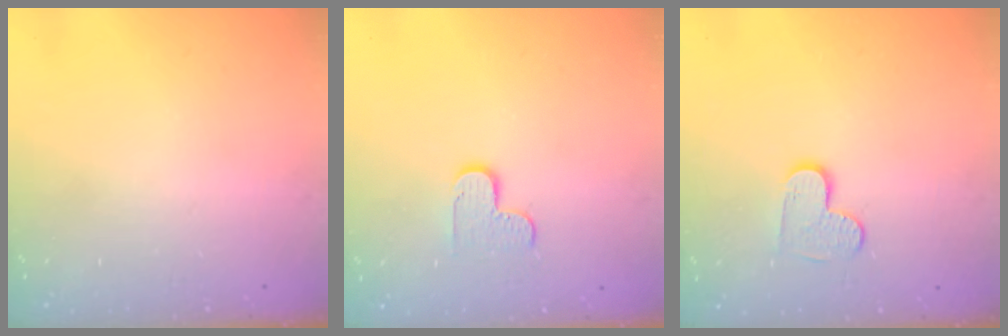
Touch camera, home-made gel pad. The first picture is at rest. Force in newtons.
{"total": 6.1, "press": 6.1, "slide": 0.4}
{"total": 6.3, "press": 6.3, "slide": 0.1}